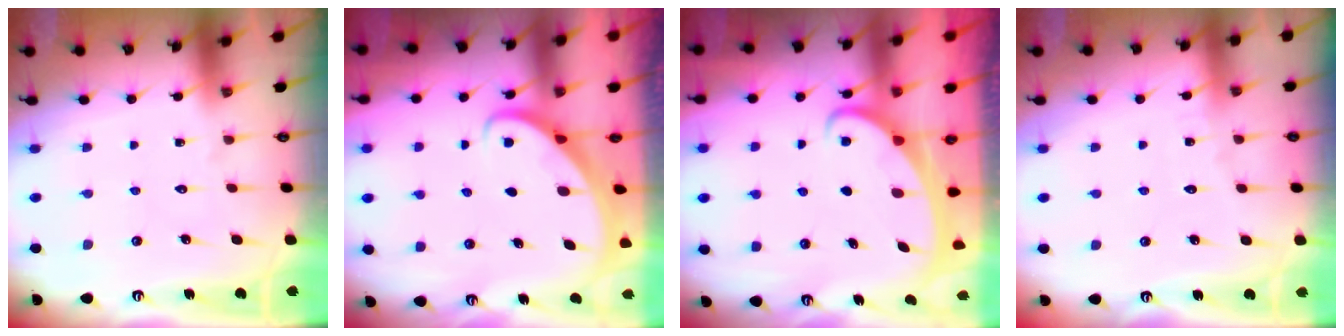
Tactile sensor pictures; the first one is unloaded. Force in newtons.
{"total": 2.7, "press": 2.7, "slide": 0.2}
{"total": 2.2, "press": 2.1, "slide": 0.3}
{"total": 2.9, "press": 2.9, "slide": 0.3}